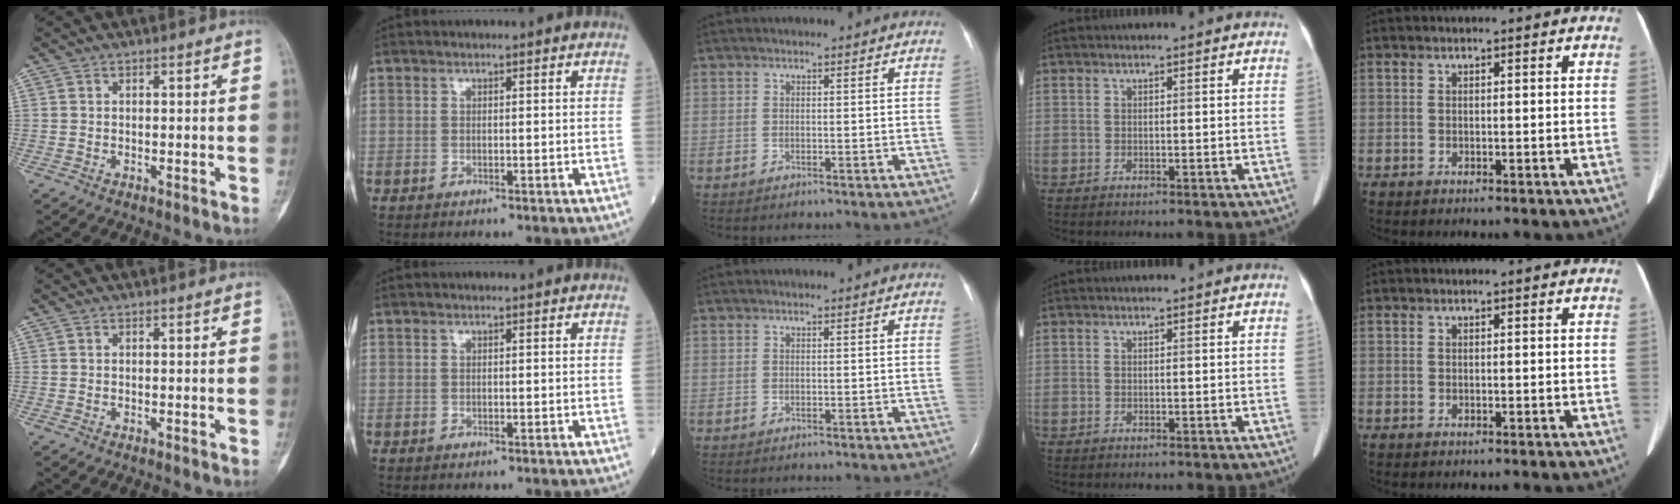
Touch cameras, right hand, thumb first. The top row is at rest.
{}